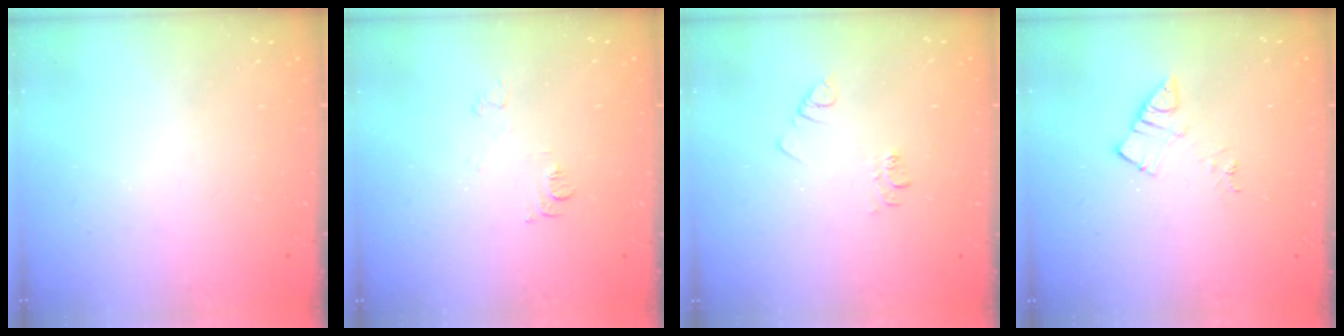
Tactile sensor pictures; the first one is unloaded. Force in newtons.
{"total": 5.3, "press": 5.2, "slide": 0.7}
{"total": 3.6, "press": 3.6, "slide": 0.5}
{"total": 4.3, "press": 4.3, "slide": 0.4}